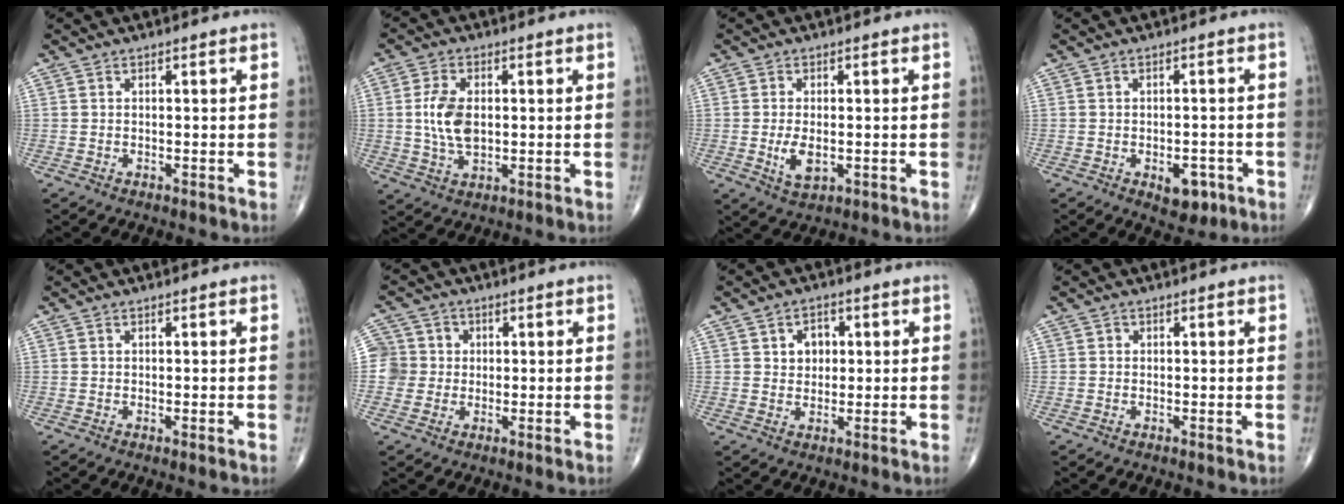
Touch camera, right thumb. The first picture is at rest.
{"total": 7.8, "force": [0.4, 4.5, 6.4], "torque": [-0.125, -0.003, 0.009]}
{"total": 5.0, "force": [-0.9, 2.5, 4.2], "torque": [-0.079, -0.009, -0.011]}
{"total": 5.3, "force": [-2.3, 3.0, 3.7], "torque": [-0.034, 0.009, -0.023]}
{"total": 0.8, "force": [-0.2, 0.1, 0.7], "torque": [-0.014, -0.002, -0.003]}
{"total": 5.8, "force": [0.3, 5.7, 0.6], "torque": [0.018, 0.011, -0.002]}
{"total": 4.4, "force": [1.1, 3.5, 2.5], "torque": [-0.014, -0.001, 0.014]}
{"total": 0.5, "force": [0.0, 0.5, 0.1], "torque": [0.002, 0.002, -0.002]}